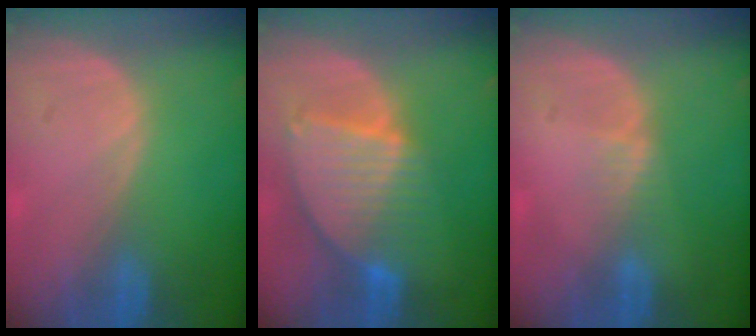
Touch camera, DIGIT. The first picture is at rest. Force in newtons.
{"total": 8.5, "press": 7.5, "slide": 4.1}
{"total": 1.3, "press": 1.3, "slide": 0.2}